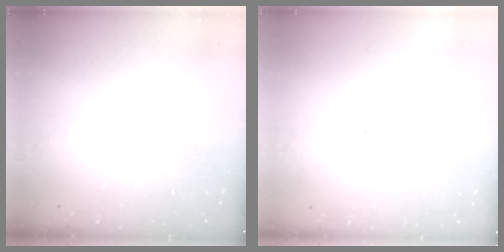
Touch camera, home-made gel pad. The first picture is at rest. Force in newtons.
{"total": 6.9, "press": 6.9, "slide": 0.9}